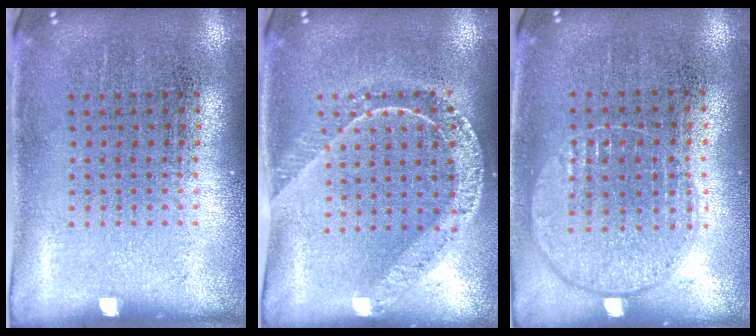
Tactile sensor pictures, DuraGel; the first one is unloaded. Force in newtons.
{"total": 1.7, "press": 1.6, "slide": 0.5}
{"total": 1.0, "press": 0.9, "slide": 0.3}